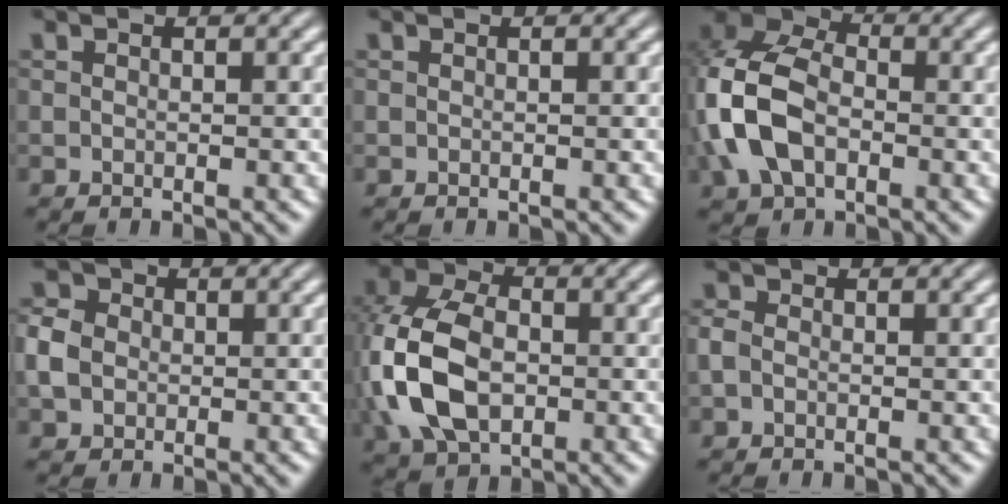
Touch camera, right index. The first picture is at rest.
{"total": 0.0}
{"total": 9.8, "force": [0.7, 7.6, 6.2], "torque": [-0.141, 0.003, 0.004]}
{"total": 2.6, "force": [0.3, 2.2, 1.3], "torque": [-0.028, 0.001, 0.006]}
{"total": 8.5, "force": [-0.4, 6.0, 6.0], "torque": [-0.155, -0.025, 0.011]}
{"total": 0.6, "force": [-0.3, 0.3, 0.5], "torque": [-0.009, -0.004, -0.003]}